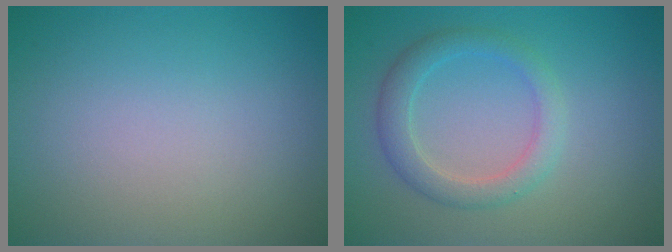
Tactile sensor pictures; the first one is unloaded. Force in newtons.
{"total": 2.9, "press": 2.9, "slide": 0.2}